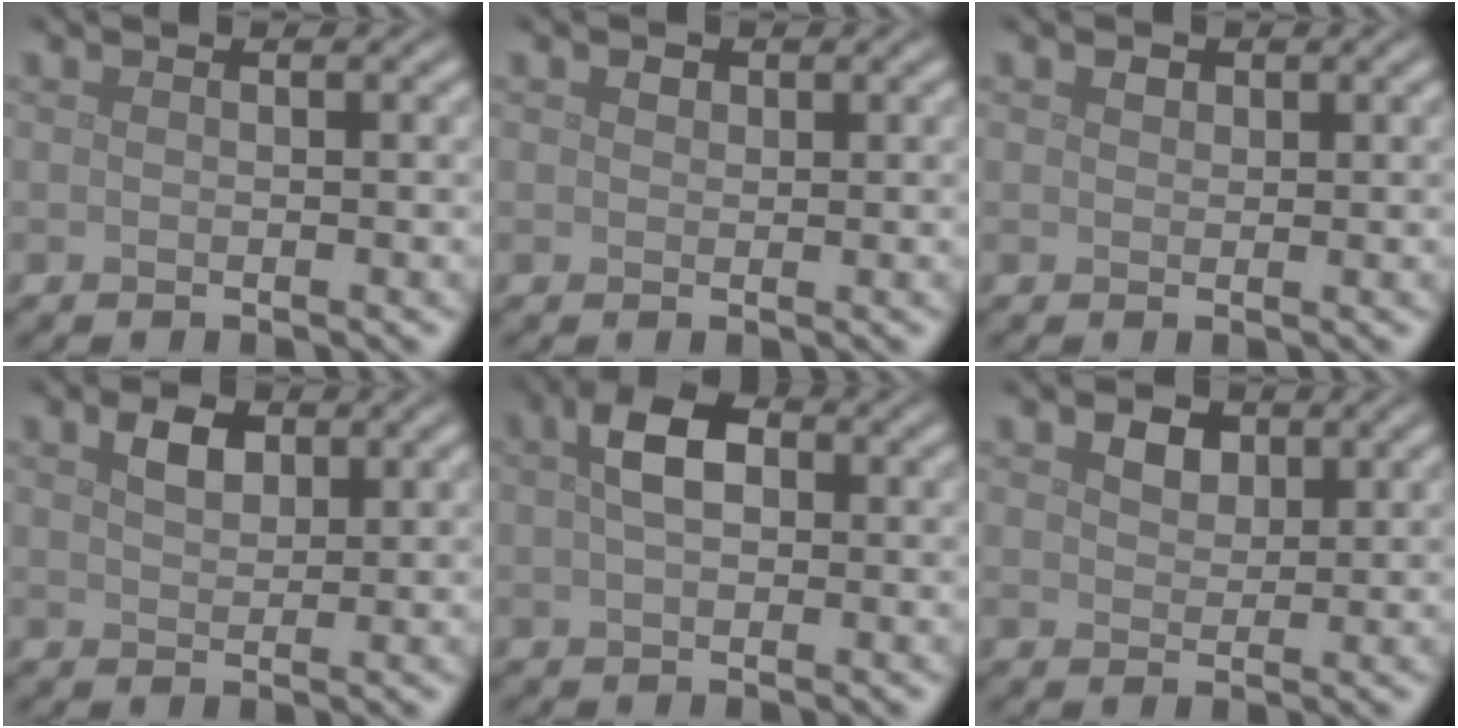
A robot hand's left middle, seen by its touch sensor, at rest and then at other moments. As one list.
[{"total": 0.8, "force": [0.4, 0.6, 0.3], "torque": [-0.006, -0.001, 0.006]}, {"total": 0.8, "force": [0.5, 0.6, 0.3], "torque": [-0.007, -0.002, 0.007]}, {"total": 2.2, "force": [1.1, 1.4, 1.4], "torque": [-0.029, 0.005, 0.021]}, {"total": 3.9, "force": [0.7, 2.4, 3.0], "torque": [-0.055, 0.011, 0.004]}, {"total": 2.1, "force": [1.1, 1.5, 1.1], "torque": [-0.023, 0.003, 0.017]}]